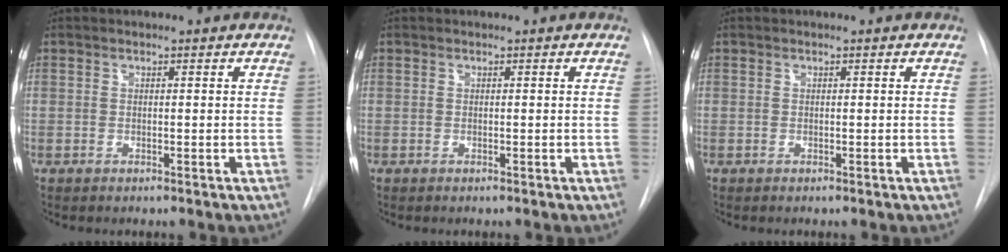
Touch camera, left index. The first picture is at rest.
{"total": 0.0}
{"total": 0.0}